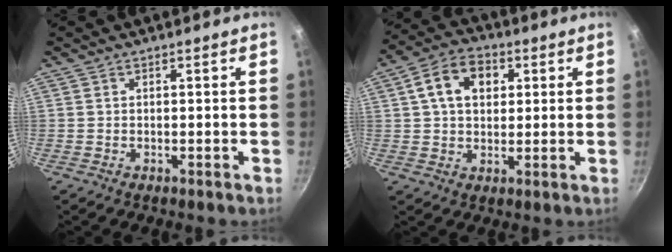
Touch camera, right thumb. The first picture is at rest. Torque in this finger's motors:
{"motor_torque": [0.13, 2.32, 0.86, -0.02, 0.06]}